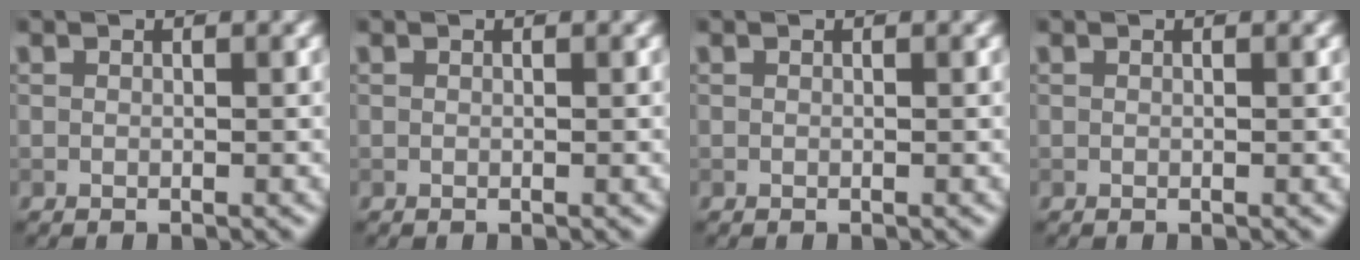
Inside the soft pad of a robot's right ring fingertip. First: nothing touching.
{"total": 0.0}
{"total": 0.0}
{"total": 0.0}